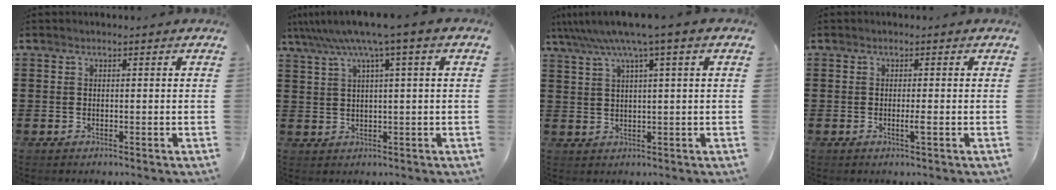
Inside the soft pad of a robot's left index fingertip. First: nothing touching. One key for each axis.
{"total": 5.7, "fx": 2.7, "fy": -0.4, "fz": 5.0, "tx": -0.104, "ty": -0.011, "tz": 0.043}
{"total": 5.8, "fx": 3.1, "fy": -0.5, "fz": 4.8, "tx": -0.102, "ty": -0.010, "tz": 0.051}
{"total": 1.4, "fx": -0.3, "fy": -0.1, "fz": 1.3, "tx": -0.023, "ty": -0.005, "tz": -0.004}